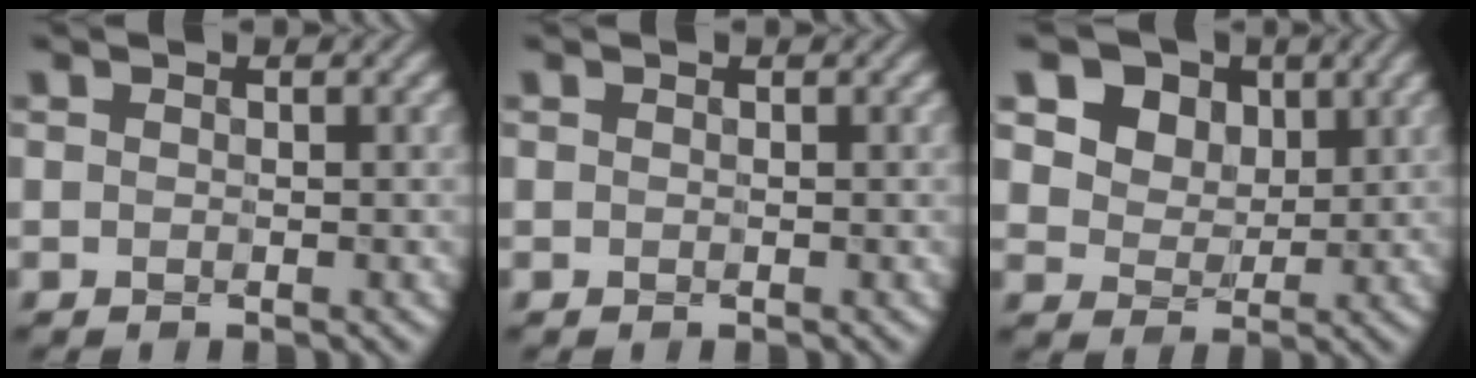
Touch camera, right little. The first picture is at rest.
{"total": 0.0}
{"total": 10.7, "force": [5.2, 8.0, 4.9], "torque": [-0.115, 0.018, 0.088]}